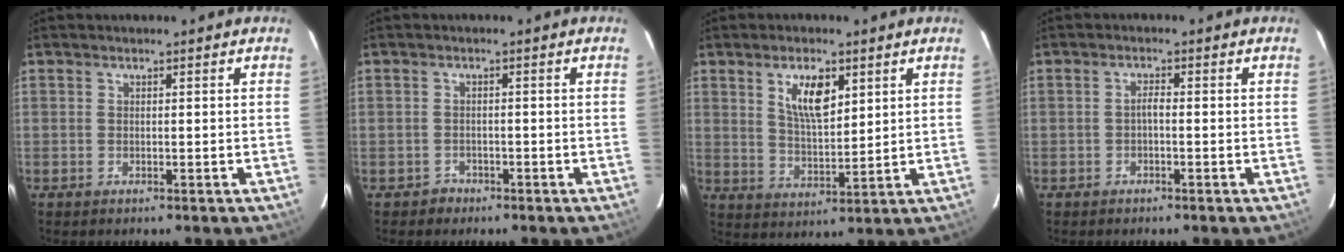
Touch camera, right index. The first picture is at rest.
{"total": 3.1, "force": [-2.2, 2.1, -0.4], "torque": [0.003, 0.015, -0.037]}
{"total": 8.1, "force": [3.7, 3.4, 6.3], "torque": [-0.109, 0.002, 0.074]}
{"total": 1.2, "force": [-0.6, 0.3, 1.0], "torque": [-0.020, 0.006, -0.012]}